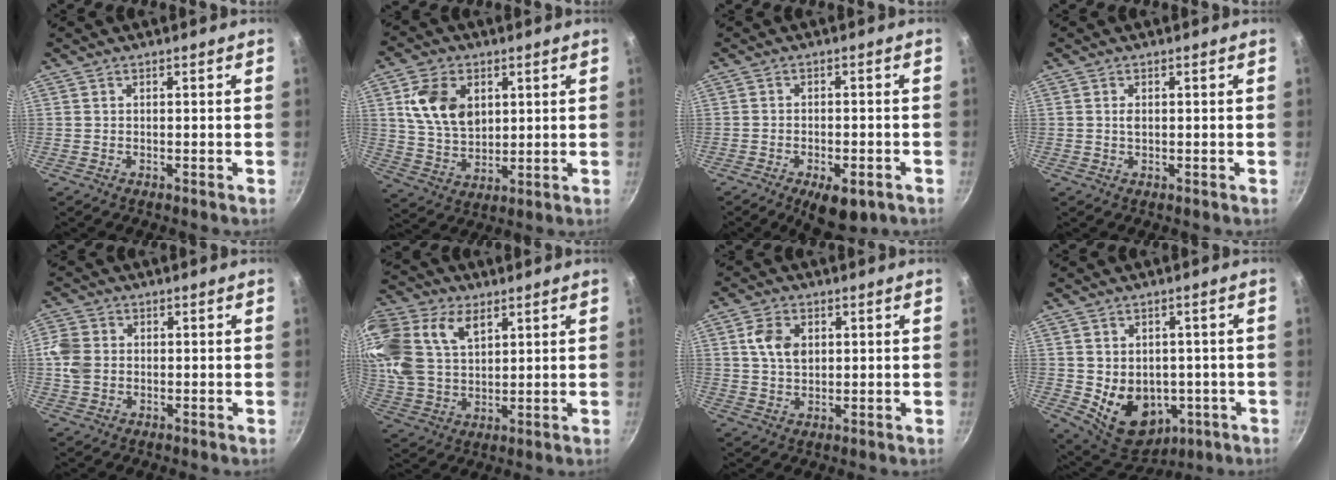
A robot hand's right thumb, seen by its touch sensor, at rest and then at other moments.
{"total": 11.6, "force": [3.4, 8.2, 7.5], "torque": [-0.119, -0.017, 0.069]}
{"total": 8.0, "force": [-4.1, 3.6, 5.9], "torque": [-0.072, 0.016, -0.049]}
{"total": 1.2, "force": [0.2, 0.8, 0.9], "torque": [-0.016, 0.001, 0.002]}
{"total": 5.6, "force": [0.0, 4.6, 3.1], "torque": [-0.053, 0.005, -0.005]}
{"total": 22.7, "force": [9.7, 14.9, 14.0], "torque": [-0.326, 0.021, 0.185]}
{"total": 6.2, "force": [1.6, 4.3, 4.1], "torque": [-0.066, -0.003, 0.029]}
{"total": 12.7, "force": [-2.0, 9.8, 7.9], "torque": [-0.089, -0.009, -0.002]}